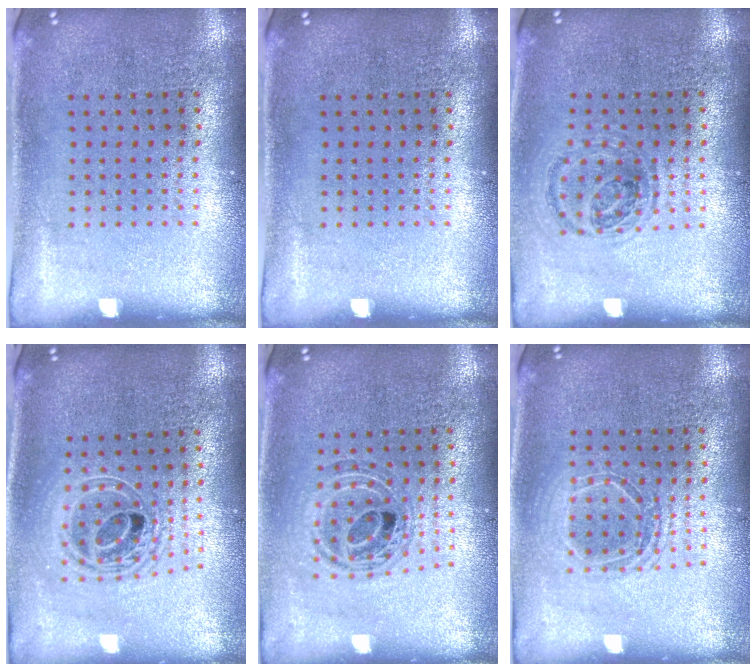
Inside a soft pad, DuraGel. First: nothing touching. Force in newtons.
{"total": 0.0}
{"total": 0.9, "press": 0.9, "slide": 0.3}
{"total": 2.0, "press": 1.5, "slide": 1.3}
{"total": 0.9, "press": 0.9, "slide": 0.2}
{"total": 1.6, "press": 1.3, "slide": 0.8}